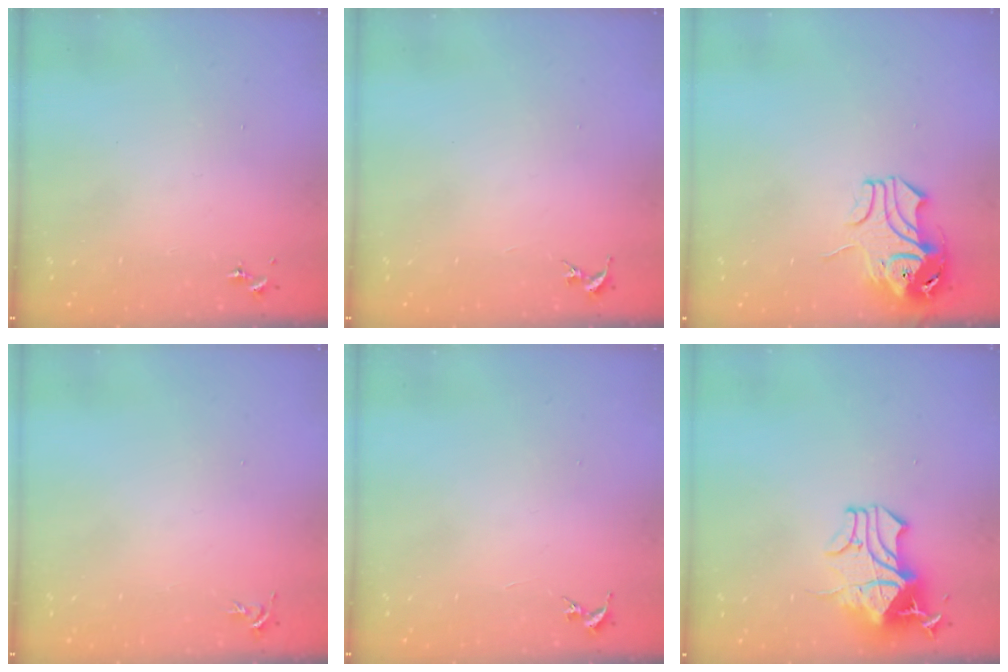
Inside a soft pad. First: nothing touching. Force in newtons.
{"total": 0.0}
{"total": 9.5, "press": 9.4, "slide": 1.2}
{"total": 3.7, "press": 3.7, "slide": 0.5}
{"total": 0.0}
{"total": 18.0, "press": 18.0, "slide": 0.2}